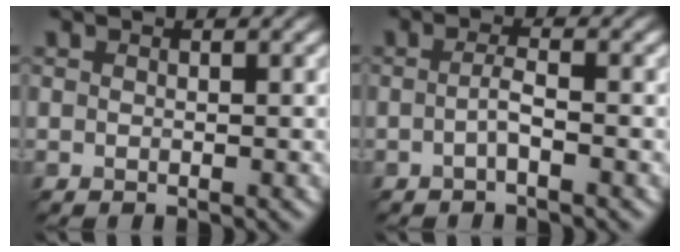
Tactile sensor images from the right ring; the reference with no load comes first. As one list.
[{"total": 1.4, "force": [-1.0, -0.9, 0.3], "torque": [-0.041, 0.003, 0.000]}]